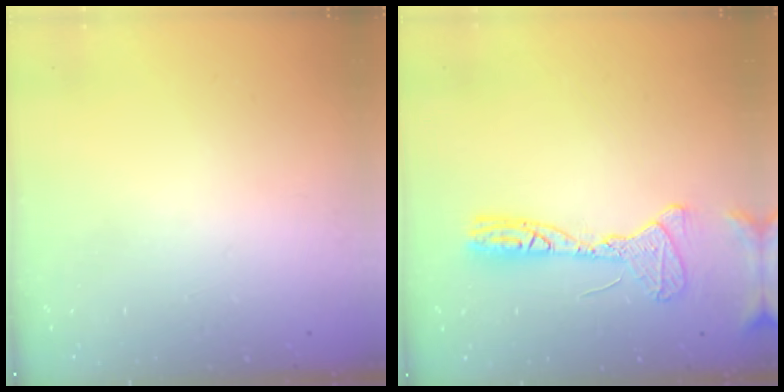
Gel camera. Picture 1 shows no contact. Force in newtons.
{"total": 12.5, "press": 12.3, "slide": 2.3}